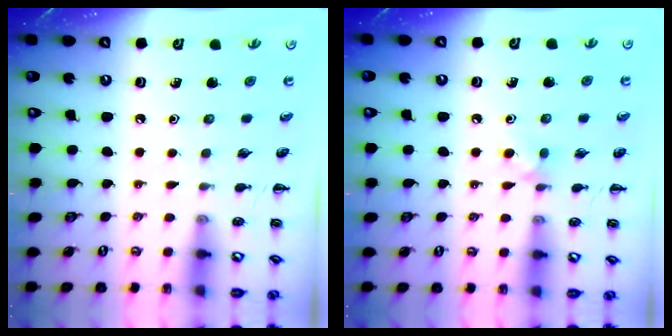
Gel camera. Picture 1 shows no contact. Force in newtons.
{"total": 4.6, "press": 4.3, "slide": 1.6}